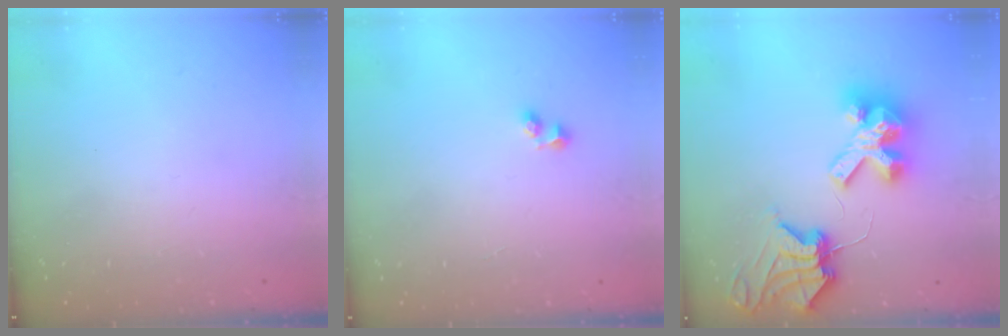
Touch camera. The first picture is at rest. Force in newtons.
{"total": 3.7, "press": 3.6, "slide": 1.1}
{"total": 12.0, "press": 11.9, "slide": 1.3}